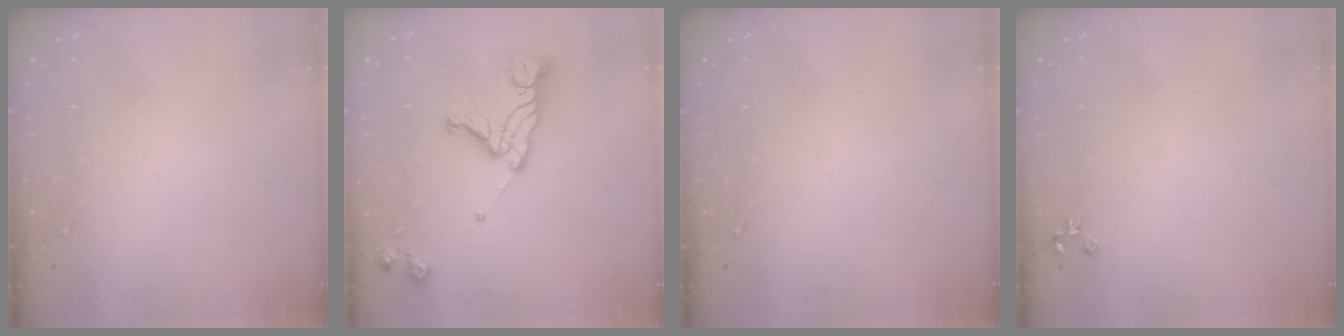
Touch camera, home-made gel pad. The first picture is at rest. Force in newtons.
{"total": 15.7, "press": 15.6, "slide": 1.3}
{"total": 0.0}
{"total": 3.7, "press": 3.6, "slide": 0.4}